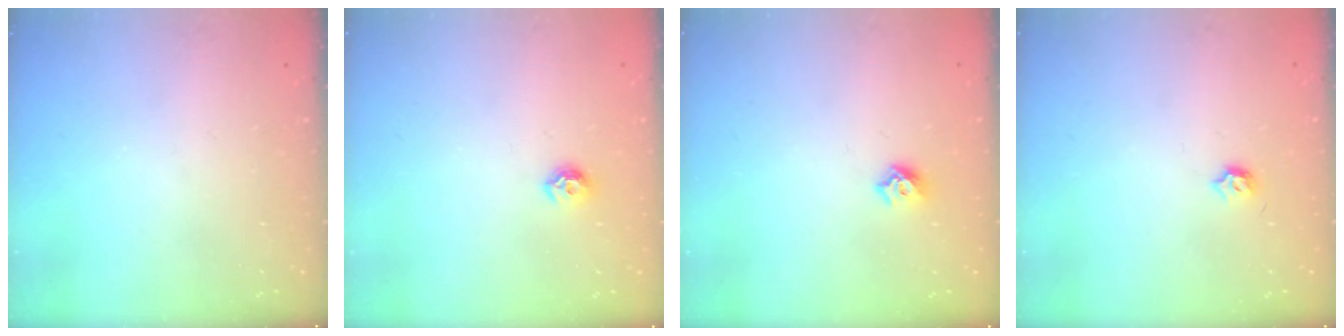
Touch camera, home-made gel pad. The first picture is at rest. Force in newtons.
{"total": 6.8, "press": 6.7, "slide": 1.0}
{"total": 5.4, "press": 5.3, "slide": 1.0}
{"total": 3.5, "press": 3.5, "slide": 0.6}